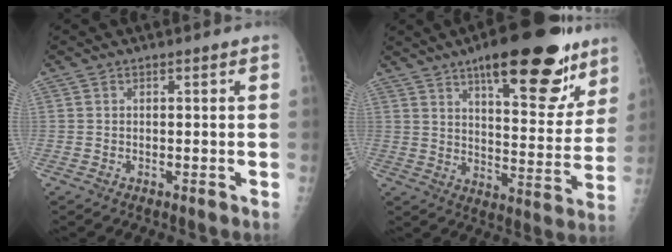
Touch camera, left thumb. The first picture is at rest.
{"total": 23.0, "force": [14.0, 7.9, 16.4], "torque": [-0.187, -0.051, 0.203]}